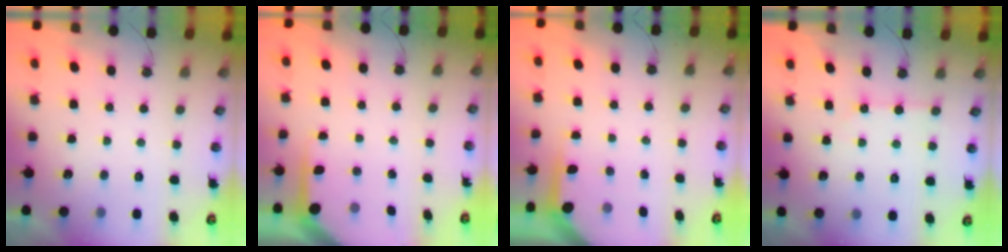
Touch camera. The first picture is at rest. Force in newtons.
{"total": 4.1, "press": 4.1, "slide": 0.2}
{"total": 4.0, "press": 3.9, "slide": 0.4}
{"total": 2.9, "press": 2.8, "slide": 0.4}